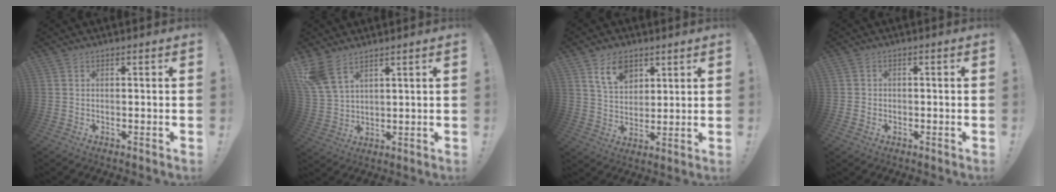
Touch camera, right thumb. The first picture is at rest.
{"total": 8.9, "force": [6.3, 4.3, 4.6], "torque": [-0.090, -0.026, 0.124]}
{"total": 10.2, "force": [6.1, 6.5, 5.1], "torque": [-0.085, -0.022, 0.116]}
{"total": 1.8, "force": [-0.3, 1.7, 0.5], "torque": [-0.007, 0.003, -0.005]}